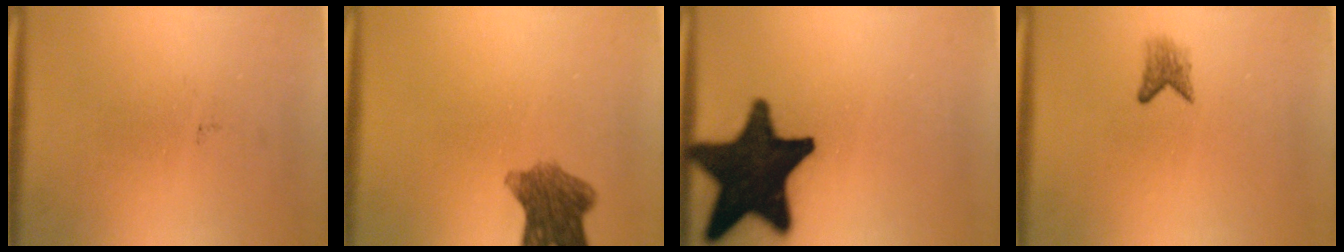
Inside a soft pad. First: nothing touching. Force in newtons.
{"total": 7.2}
{"total": 19.8}
{"total": 1.8}